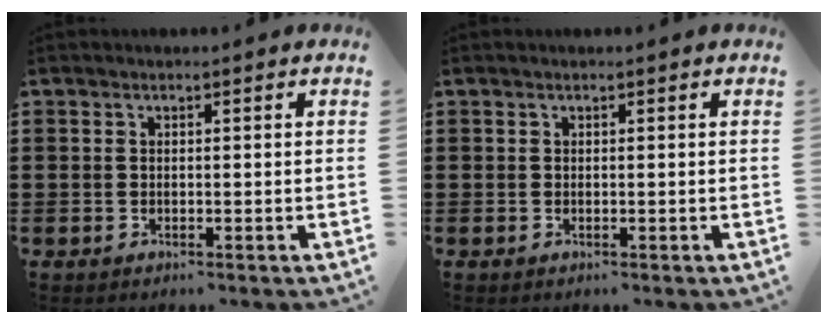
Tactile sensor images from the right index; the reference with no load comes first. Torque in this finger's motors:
{"motor_torque": [0.00, 0.00, 0.00, 0.00]}